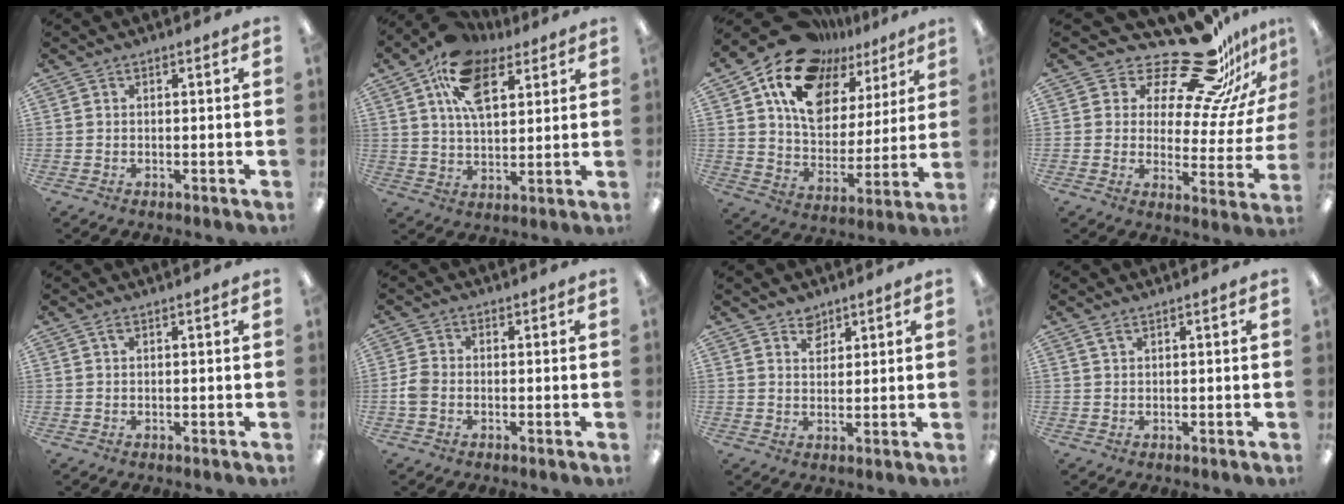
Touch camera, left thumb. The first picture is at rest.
{"total": 15.2, "force": [8.3, 8.4, 9.6], "torque": [-0.171, -0.015, 0.151]}
{"total": 16.7, "force": [11.7, 9.8, 6.8], "torque": [-0.148, -0.070, 0.216]}
{"total": 20.9, "force": [17.3, 6.5, 9.8], "torque": [-0.151, -0.128, 0.289]}
{"total": 0.8, "force": [0.5, 0.1, 0.5], "torque": [-0.012, 0.002, 0.009]}
{"total": 3.6, "force": [-0.8, 2.7, 2.2], "torque": [-0.044, 0.007, -0.014]}
{"total": 3.6, "force": [3.0, 1.9, 0.7], "torque": [-0.004, -0.015, 0.054]}
{"total": 1.4, "force": [1.0, 0.2, 1.0], "torque": [-0.021, 0.002, 0.017]}